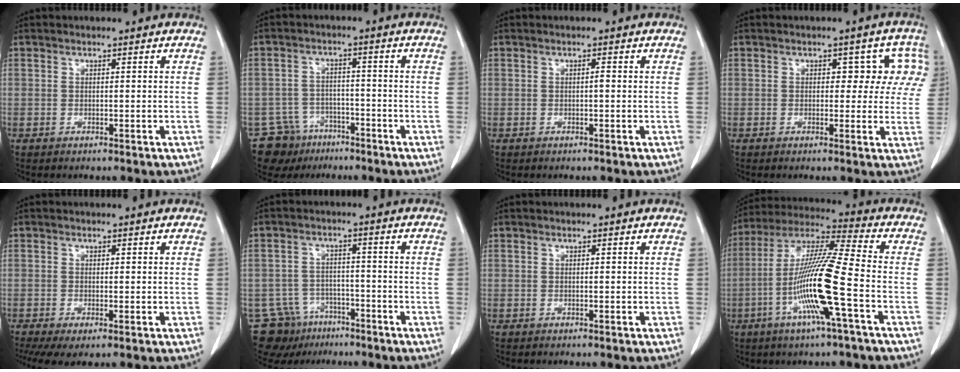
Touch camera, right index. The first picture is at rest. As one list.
[{"total": 7.4, "force": [-5.2, 5.3, 0.3], "torque": [-0.002, 0.015, -0.082]}, {"total": 0.5, "force": [-0.1, 0.1, 0.5], "torque": [-0.008, 0.001, -0.002]}, {"total": 5.8, "force": [1.6, 3.7, 4.2], "torque": [-0.019, 0.024, 0.012]}, {"total": 4.5, "force": [-2.2, 1.6, 3.5], "torque": [-0.063, -0.013, -0.036]}, {"total": 8.9, "force": [-6.4, 6.1, 1.0], "torque": [-0.019, 0.018, -0.099]}, {"total": 0.0}, {"total": 15.2, "force": [-4.5, -0.6, 14.5], "torque": [-0.289, -0.007, -0.096]}]